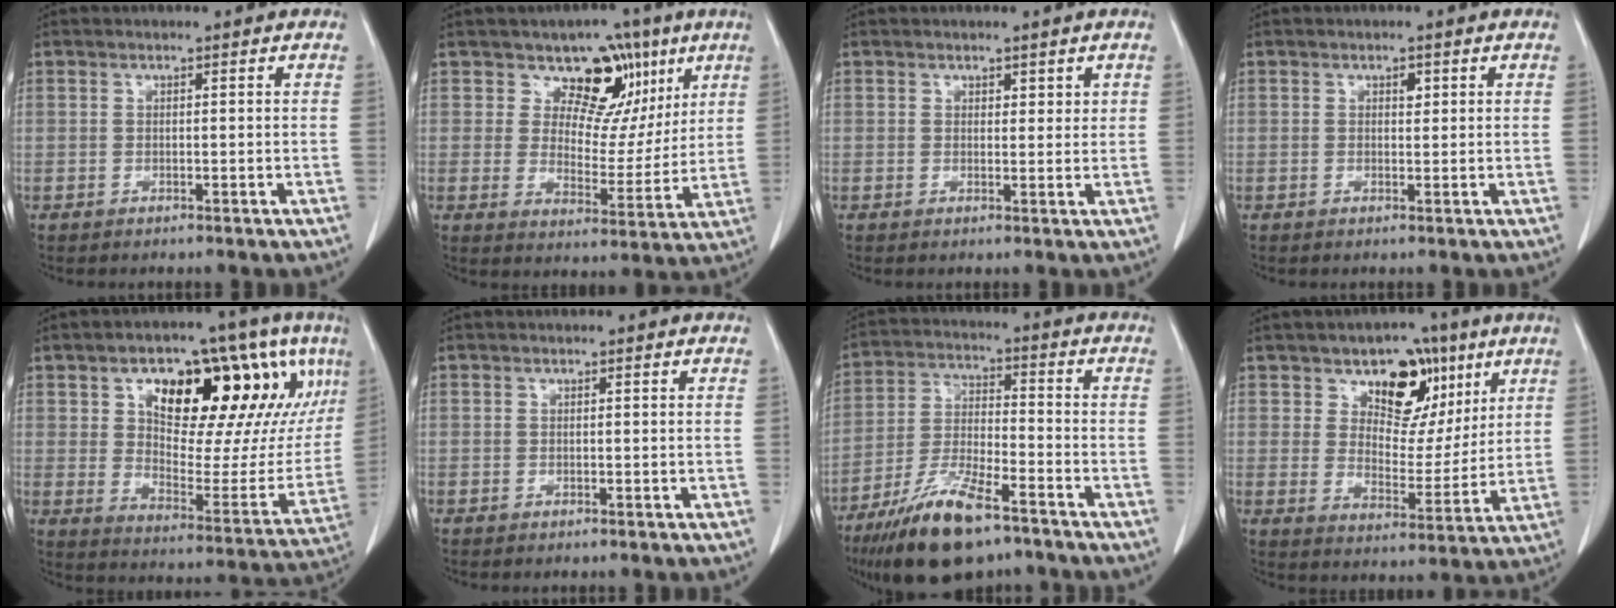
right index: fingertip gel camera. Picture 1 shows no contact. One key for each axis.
{"total": 9.6, "fx": 5.7, "fy": 6.4, "fz": 4.2, "tx": -0.037, "ty": 0.005, "tz": 0.087}
{"total": 1.8, "fx": 1.1, "fy": 1.0, "fz": 1.0, "tx": -0.007, "ty": -0.002, "tz": 0.017}
{"total": 1.1, "fx": 0.5, "fy": 0.6, "fz": 0.8, "tx": -0.010, "ty": -0.001, "tz": 0.006}
{"total": 25.8, "fx": 11.9, "fy": 11.1, "fz": 20.0, "tx": -0.292, "ty": 0.040, "tz": 0.190}
{"total": 0.0}
{"total": 14.1, "fx": -9.7, "fy": 3.5, "fz": 9.7, "tx": -0.189, "ty": -0.022, "tz": -0.175}
{"total": 10.7, "fx": 5.9, "fy": 6.7, "fz": 6.0, "tx": -0.078, "ty": 0.011, "tz": 0.096}